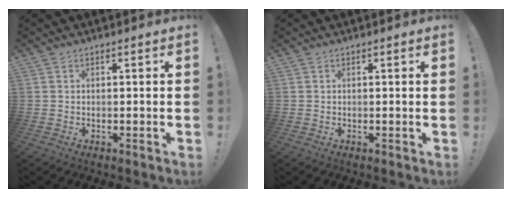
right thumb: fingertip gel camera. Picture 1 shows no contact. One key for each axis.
{"total": 0.8, "fx": 0.3, "fy": -0.3, "fz": 0.6, "tx": -0.007, "ty": -0.002, "tz": 0.003}